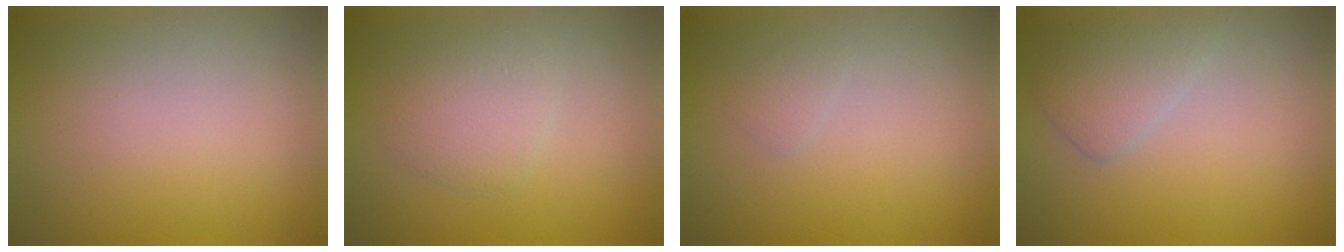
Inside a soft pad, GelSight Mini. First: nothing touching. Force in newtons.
{"total": 2.3, "press": 2.3, "slide": 0.2}
{"total": 0.7, "press": 0.7, "slide": 0.0}
{"total": 2.4, "press": 2.4, "slide": 0.1}